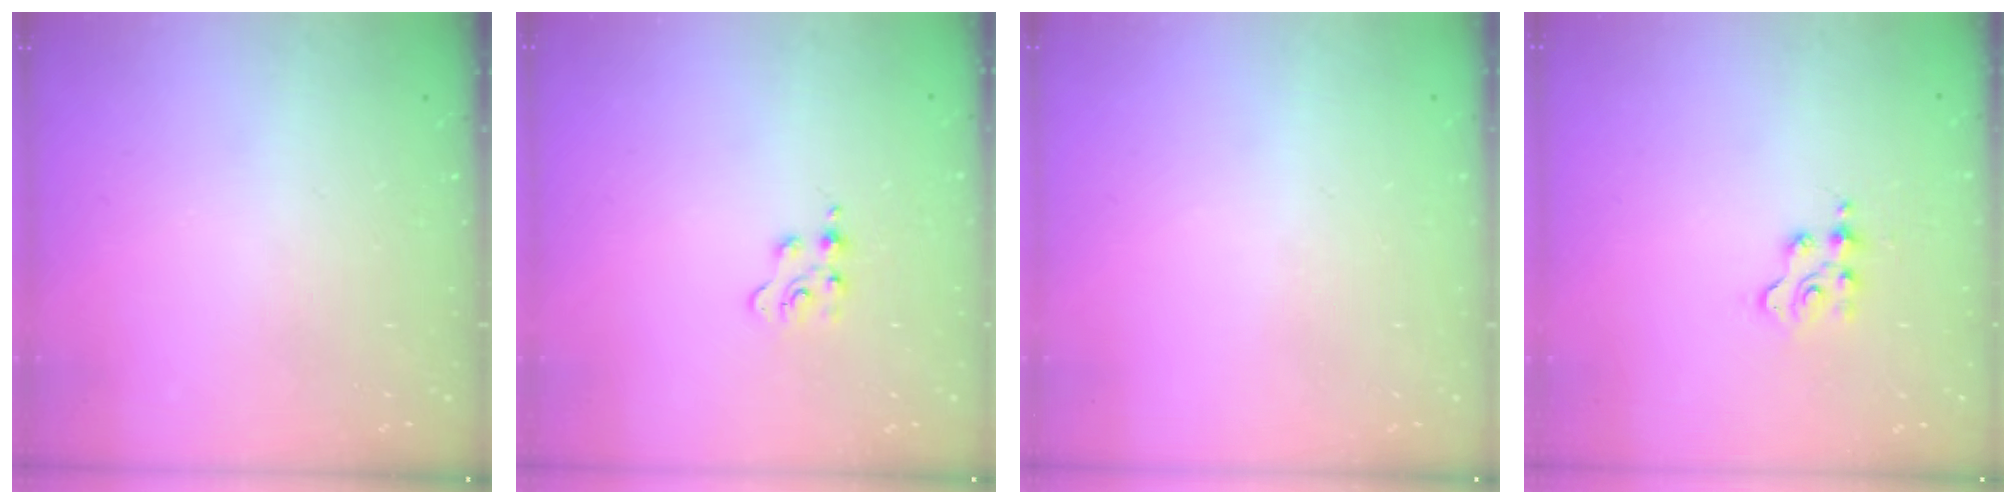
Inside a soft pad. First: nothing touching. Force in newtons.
{"total": 3.5, "press": 3.5, "slide": 0.6}
{"total": 0.8, "press": 0.7, "slide": 0.3}
{"total": 2.4, "press": 2.4, "slide": 0.3}